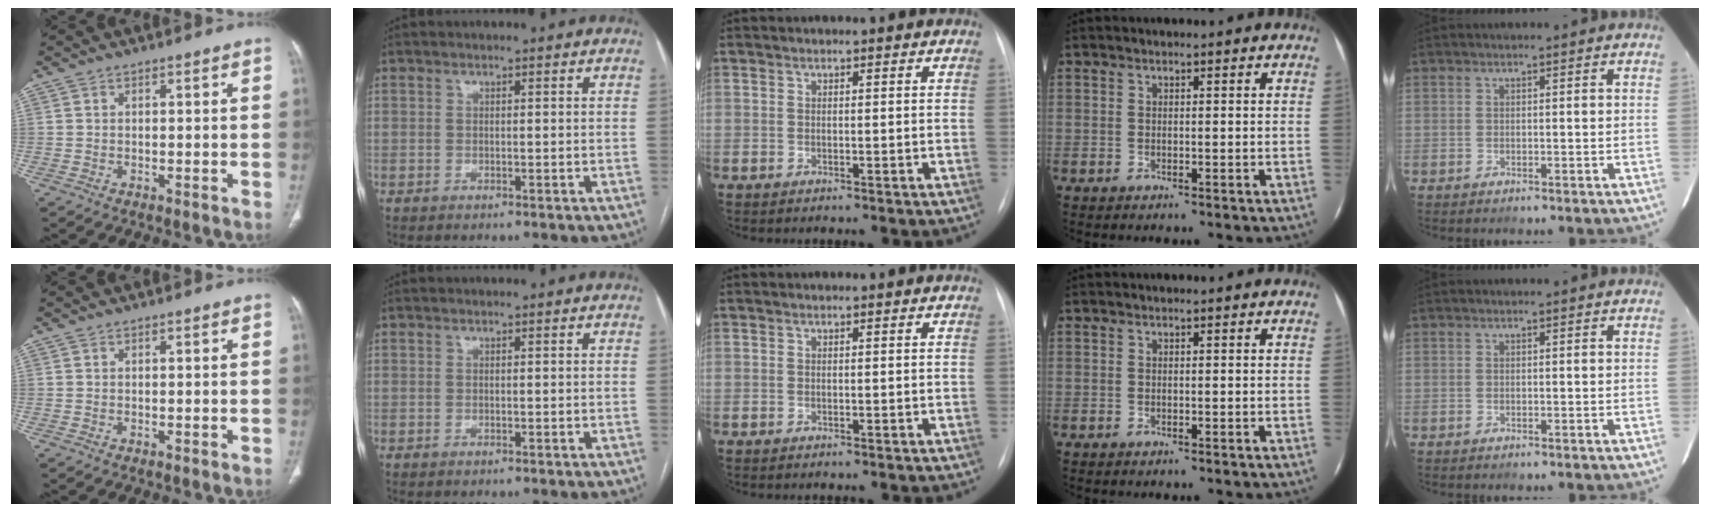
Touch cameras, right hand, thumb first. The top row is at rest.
{}